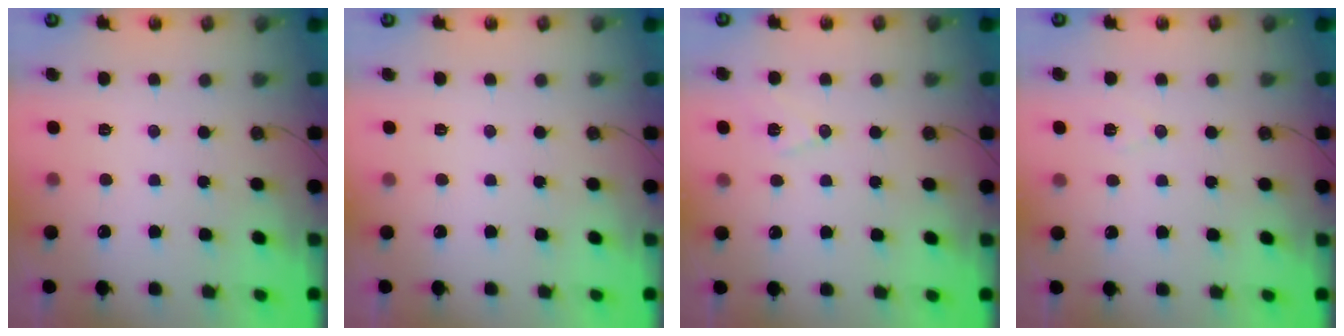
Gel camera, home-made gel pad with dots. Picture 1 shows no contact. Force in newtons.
{"total": 0.0}
{"total": 7.8, "press": 6.9, "slide": 3.7}
{"total": 5.7, "press": 3.6, "slide": 4.4}